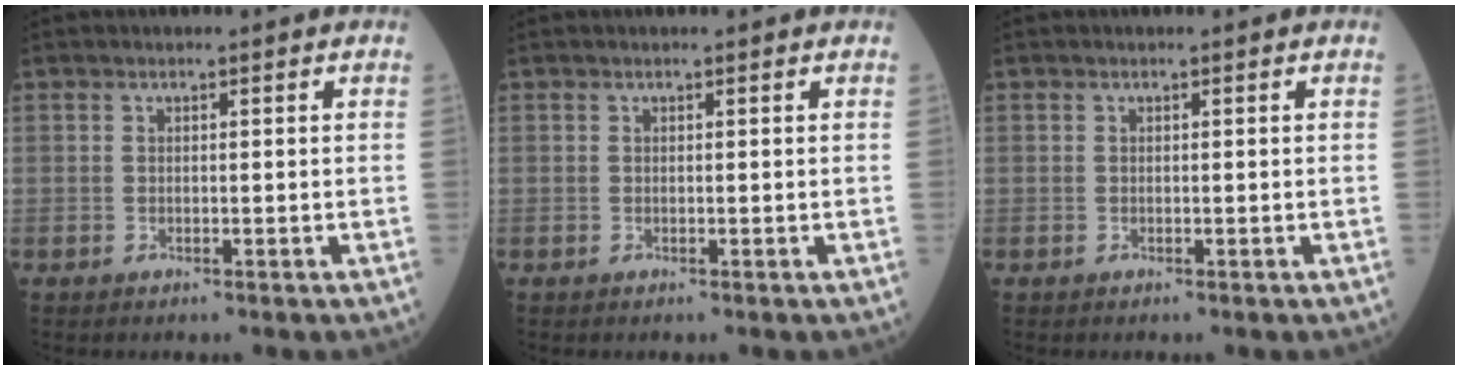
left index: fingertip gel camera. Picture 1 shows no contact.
{"total": 0.0}
{"total": 0.0}